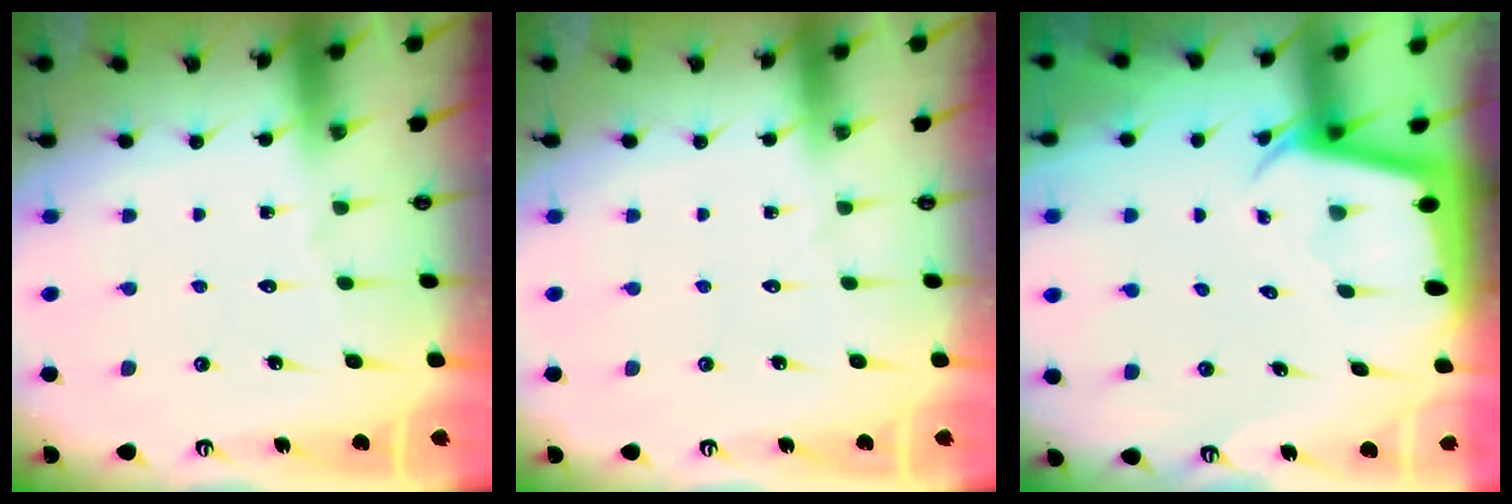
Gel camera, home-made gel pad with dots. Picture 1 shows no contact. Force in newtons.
{"total": 0.0}
{"total": 2.1, "press": 2.1, "slide": 0.2}